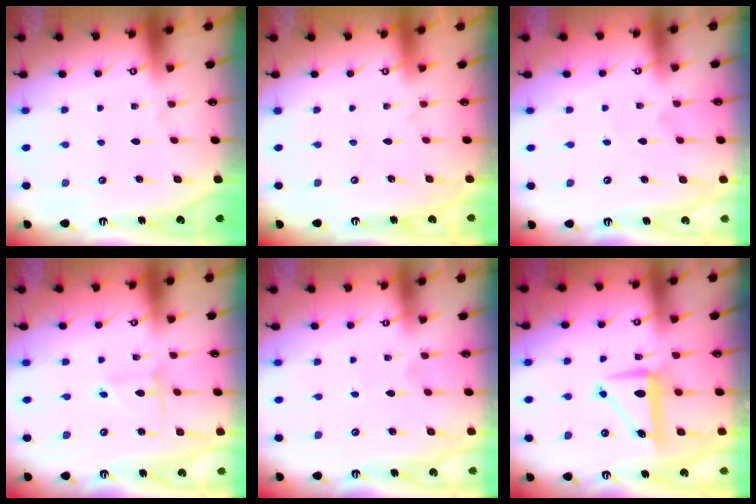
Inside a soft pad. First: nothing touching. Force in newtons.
{"total": 0.0}
{"total": 2.8, "press": 2.7, "slide": 0.3}
{"total": 2.0, "press": 2.0, "slide": 0.2}
{"total": 2.8, "press": 2.7, "slide": 0.3}
{"total": 8.0, "press": 7.9, "slide": 1.0}